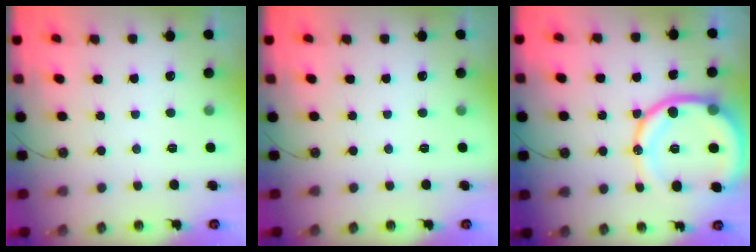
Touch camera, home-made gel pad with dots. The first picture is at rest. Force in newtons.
{"total": 0.0}
{"total": 17.9, "press": 17.8, "slide": 2.1}